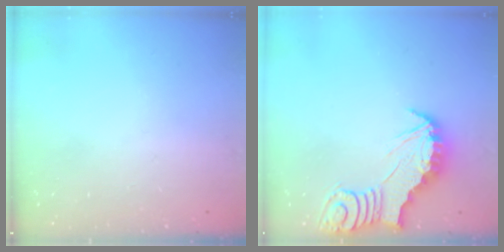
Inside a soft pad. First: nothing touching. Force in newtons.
{"total": 2.8, "press": 2.8, "slide": 0.3}